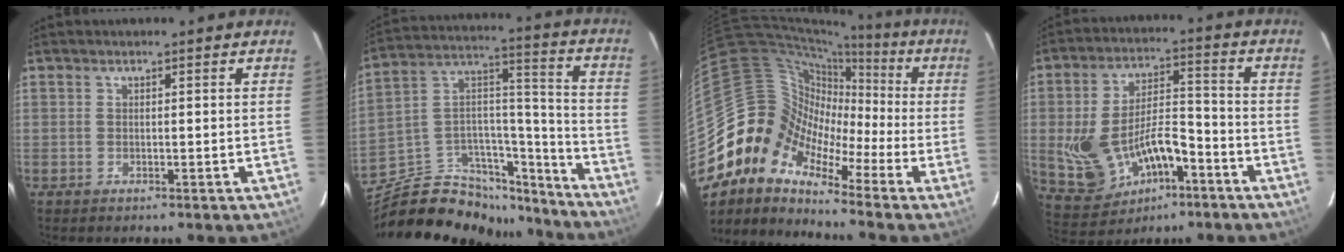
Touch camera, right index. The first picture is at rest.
{"total": 24.1, "force": [-18.9, 11.6, 9.5], "torque": [-0.178, 0.077, -0.277]}
{"total": 10.9, "force": [-6.2, 8.2, 3.7], "torque": [-0.062, 0.035, -0.155]}
{"total": 15.8, "force": [-6.0, 8.4, 12.0], "torque": [-0.253, -0.005, -0.080]}